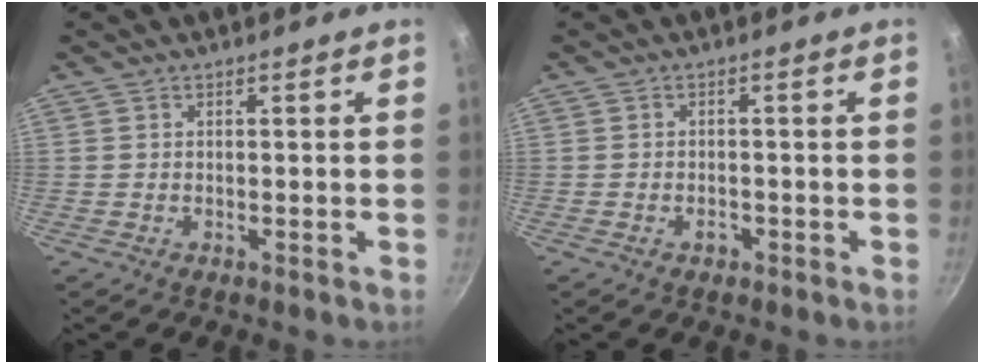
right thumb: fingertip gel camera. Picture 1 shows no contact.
{"total": 1.7, "force": [-0.9, 1.2, 0.8], "torque": [-0.008, 0.009, -0.012]}